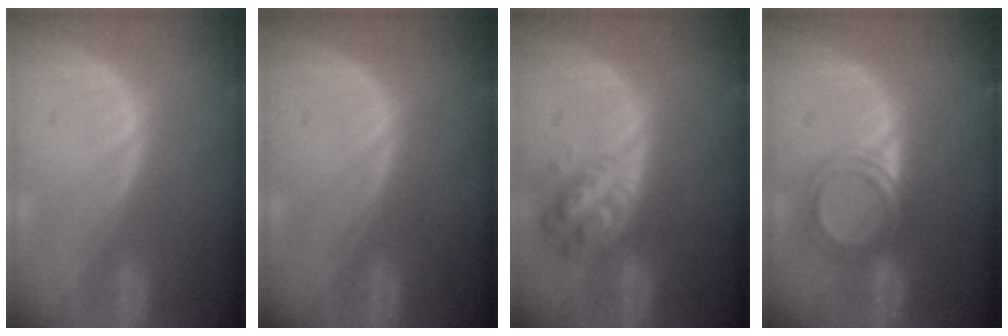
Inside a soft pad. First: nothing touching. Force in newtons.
{"total": 0.0}
{"total": 6.0, "press": 5.5, "slide": 2.5}
{"total": 4.9, "press": 4.7, "slide": 1.4}